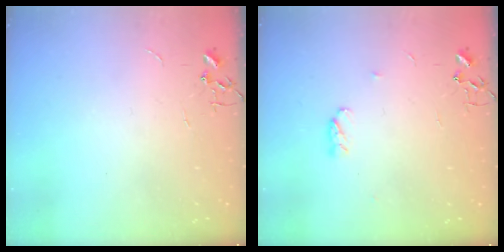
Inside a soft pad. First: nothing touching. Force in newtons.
{"total": 3.8, "press": 3.7, "slide": 0.6}